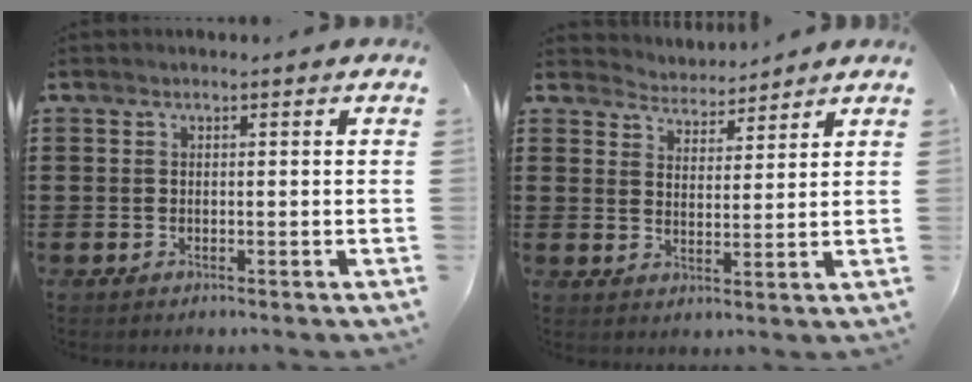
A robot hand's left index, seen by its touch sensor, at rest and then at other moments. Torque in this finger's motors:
{"motor_torque": [0.06, 0.02, -0.01, -0.04]}